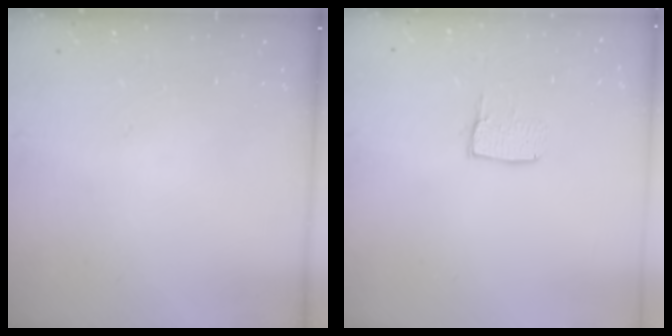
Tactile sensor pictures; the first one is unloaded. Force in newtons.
{"total": 5.8, "press": 5.8, "slide": 0.4}